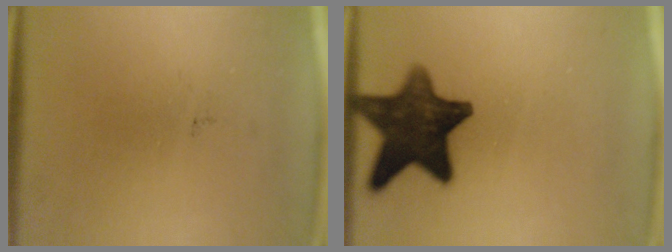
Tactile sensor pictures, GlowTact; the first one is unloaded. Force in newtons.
{"total": 13.0}